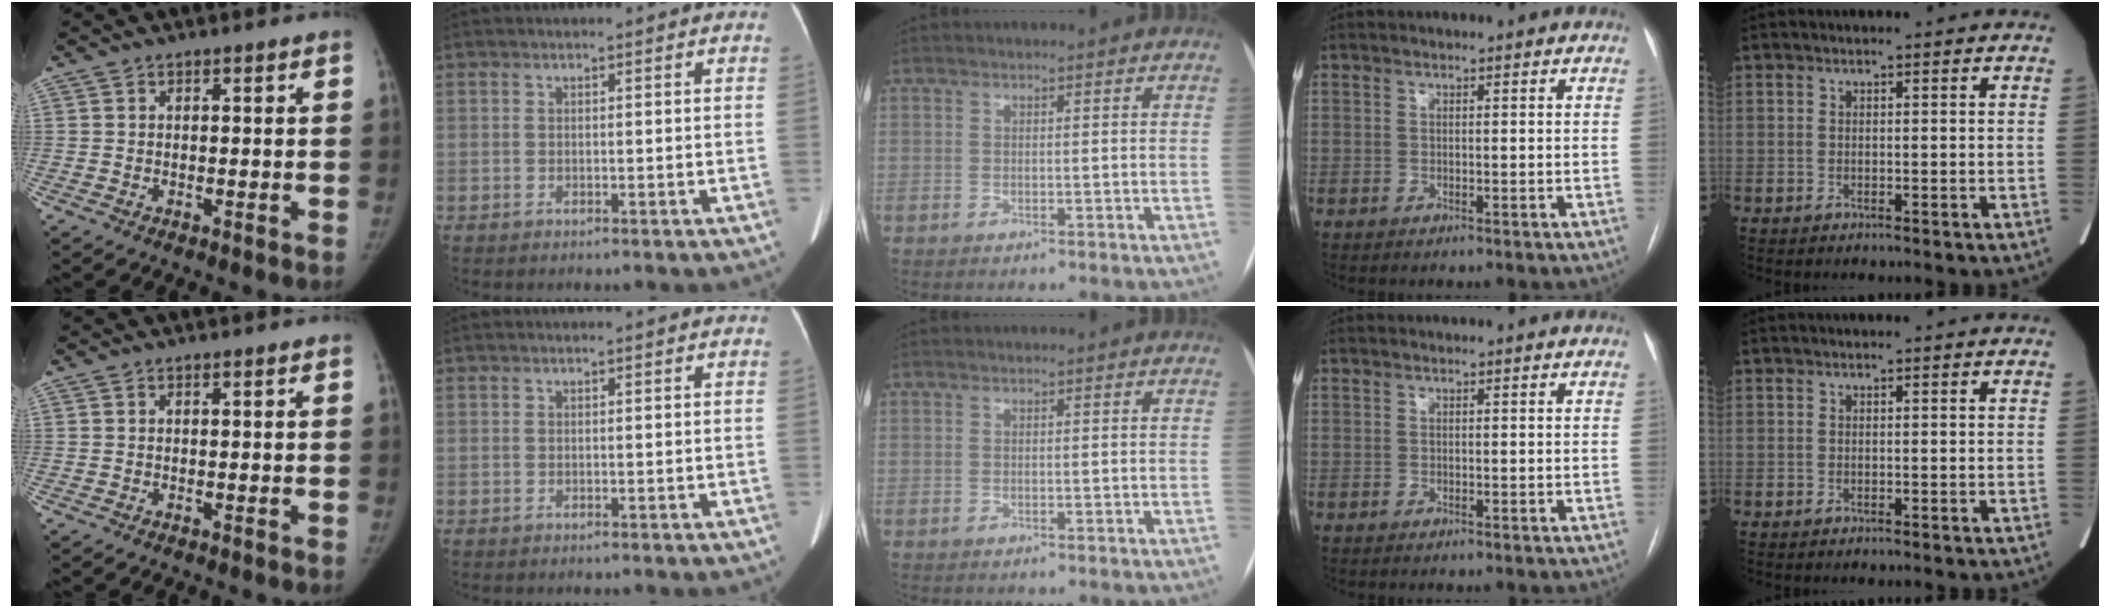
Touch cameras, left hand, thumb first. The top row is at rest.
{}